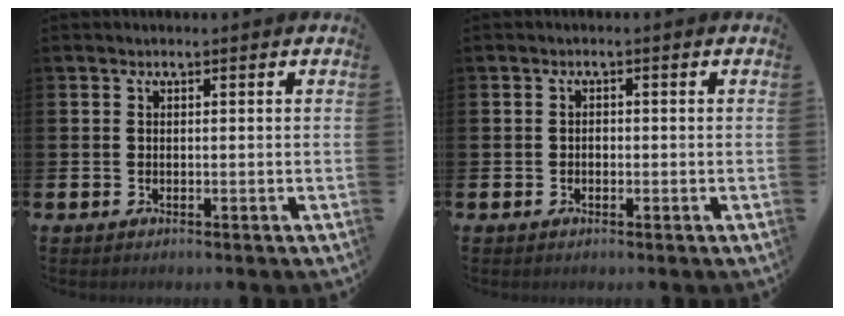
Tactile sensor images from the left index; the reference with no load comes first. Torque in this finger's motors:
{"motor_torque": [-0.11, -0.05, 0.02, 0.02]}